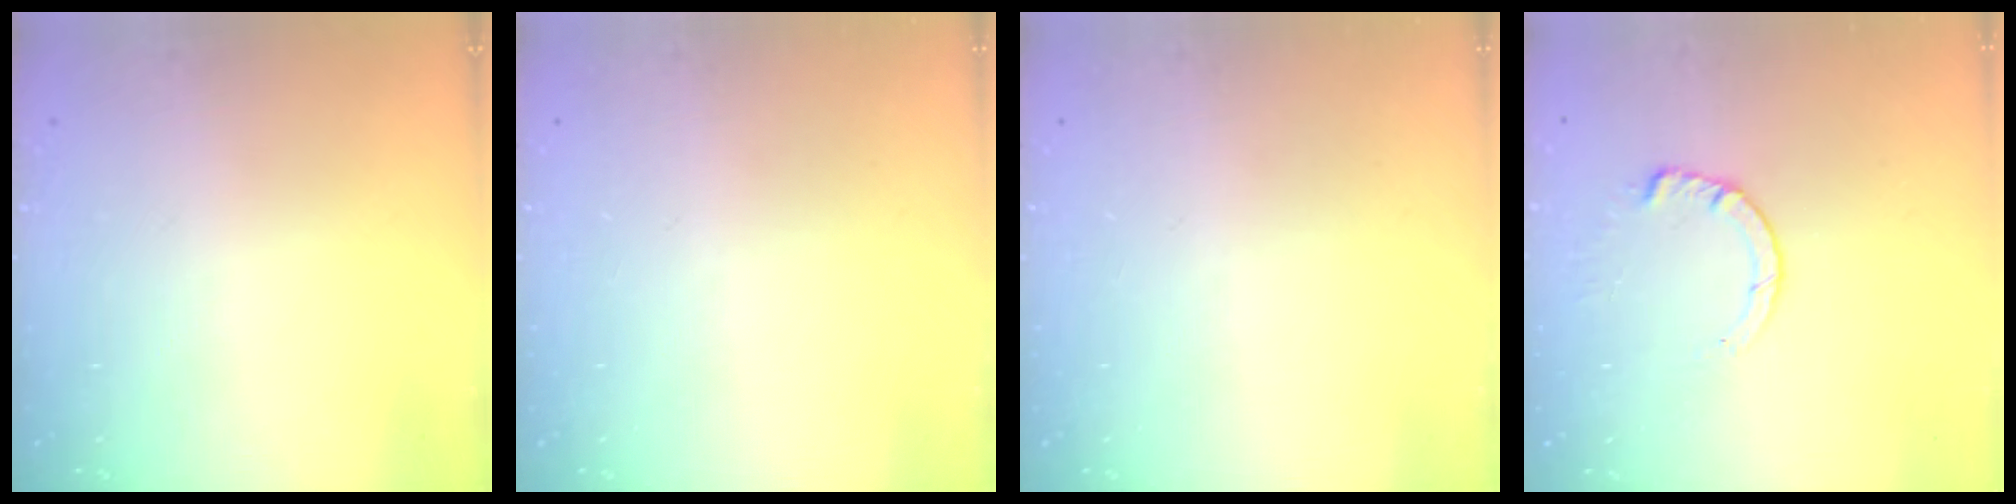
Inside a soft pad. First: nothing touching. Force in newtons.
{"total": 0.0}
{"total": 0.0}
{"total": 3.3, "press": 3.3, "slide": 0.4}